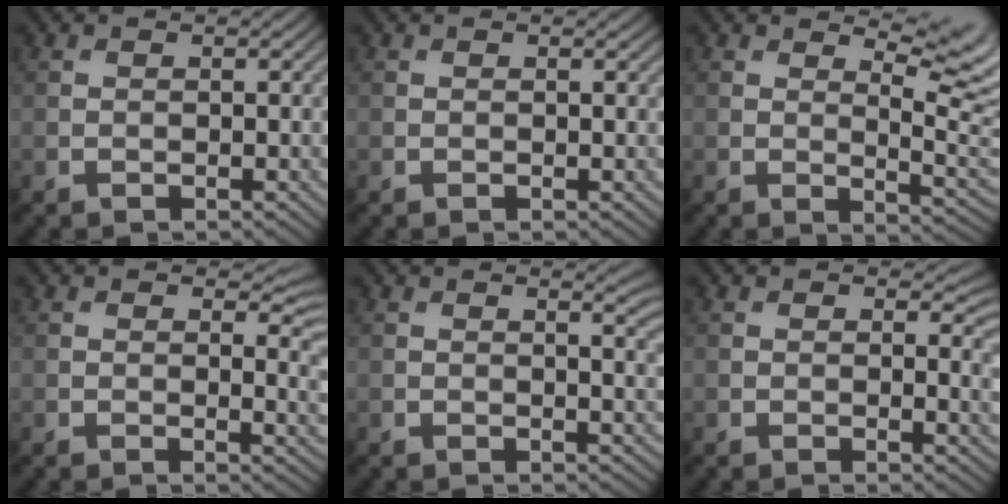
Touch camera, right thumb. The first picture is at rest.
{"total": 0.0}
{"total": 7.3, "force": [4.1, 2.0, 5.7], "torque": [-0.088, 0.005, 0.063]}
{"total": 3.8, "force": [1.1, 1.7, 3.2], "torque": [-0.040, -0.009, 0.016]}
{"total": 3.0, "force": [1.3, 0.8, 2.5], "torque": [-0.032, 0.000, 0.018]}
{"total": 3.0, "force": [0.6, 1.3, 2.7], "torque": [-0.034, -0.006, 0.008]}